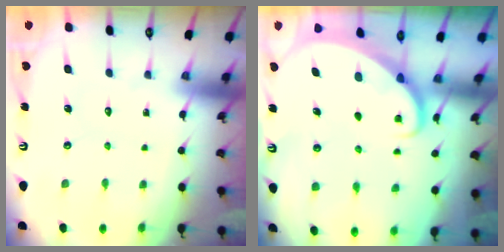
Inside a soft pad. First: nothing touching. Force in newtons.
{"total": 2.2, "press": 2.2, "slide": 0.2}